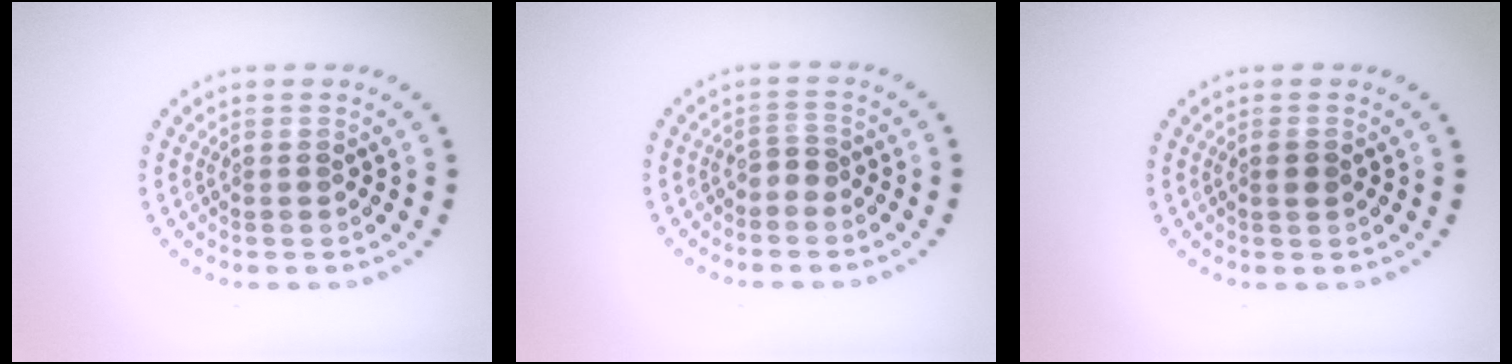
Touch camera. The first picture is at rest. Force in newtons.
{"total": 1.1, "press": 0.8, "slide": 0.8}
{"total": 0.9, "press": 0.8, "slide": 0.3}